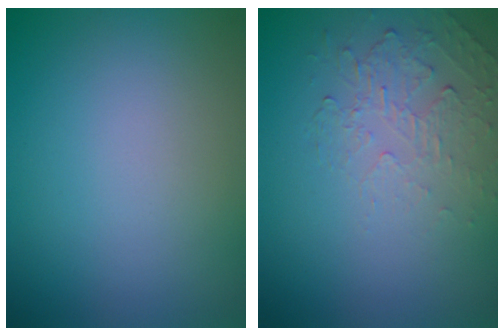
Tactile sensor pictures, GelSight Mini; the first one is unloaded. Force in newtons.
{"total": 2.1, "press": 0.9, "slide": 1.9}